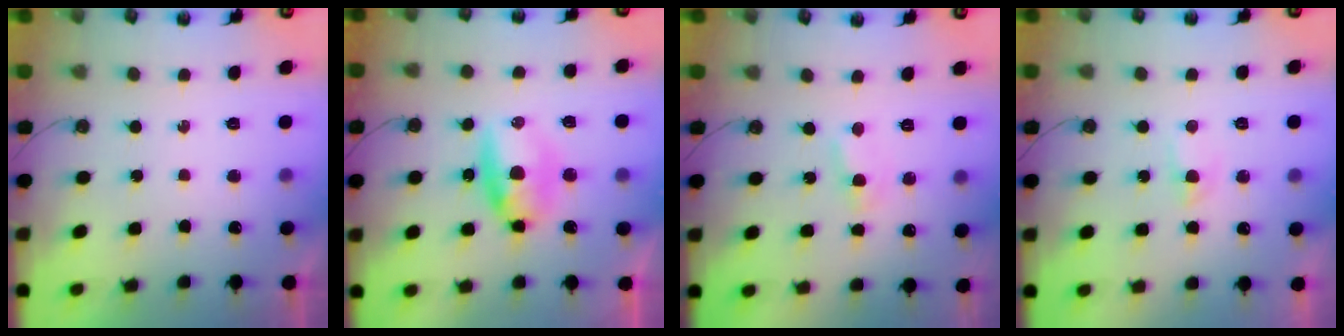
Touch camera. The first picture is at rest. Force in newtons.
{"total": 7.2, "press": 7.2, "slide": 0.6}
{"total": 2.5, "press": 2.5, "slide": 0.3}
{"total": 3.8, "press": 3.7, "slide": 0.6}